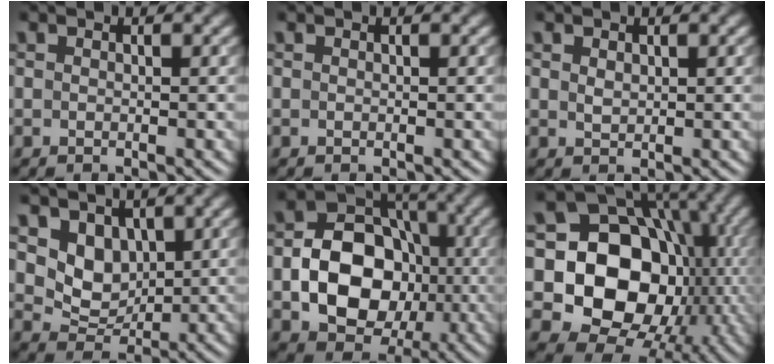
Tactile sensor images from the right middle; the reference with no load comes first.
{"total": 0.0}
{"total": 0.9, "force": [0.5, 0.6, 0.5], "torque": [-0.011, -0.001, 0.012]}
{"total": 4.4, "force": [1.6, 3.3, 2.4], "torque": [-0.050, -0.015, 0.029]}
{"total": 10.6, "force": [-2.1, 7.9, 6.7], "torque": [-0.111, 0.003, -0.041]}
{"total": 16.0, "force": [-1.4, 13.0, 9.1], "torque": [-0.124, -0.010, -0.037]}